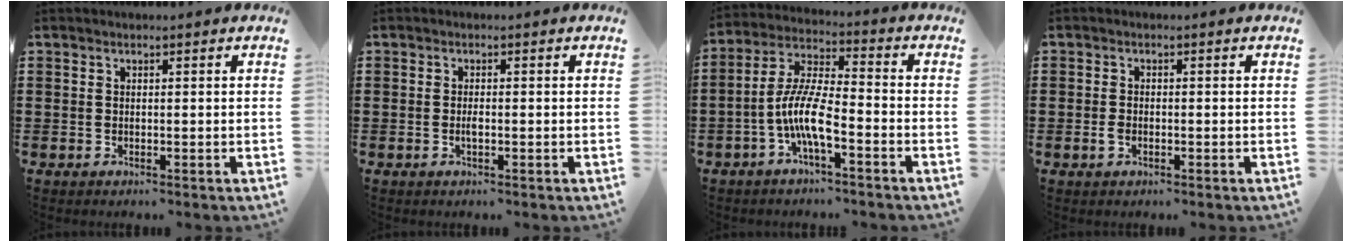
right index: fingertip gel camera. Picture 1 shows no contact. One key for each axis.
{"total": 1.1, "fx": -0.3, "fy": 0.4, "fz": 1.0, "tx": -0.021, "ty": -0.001, "tz": -0.004}
{"total": 9.0, "fx": -3.8, "fy": 2.3, "fz": 7.8, "tx": -0.178, "ty": -0.007, "tz": -0.076}
{"total": 1.4, "fx": -0.5, "fy": 0.8, "fz": 1.0, "tx": -0.028, "ty": -0.003, "tz": -0.011}